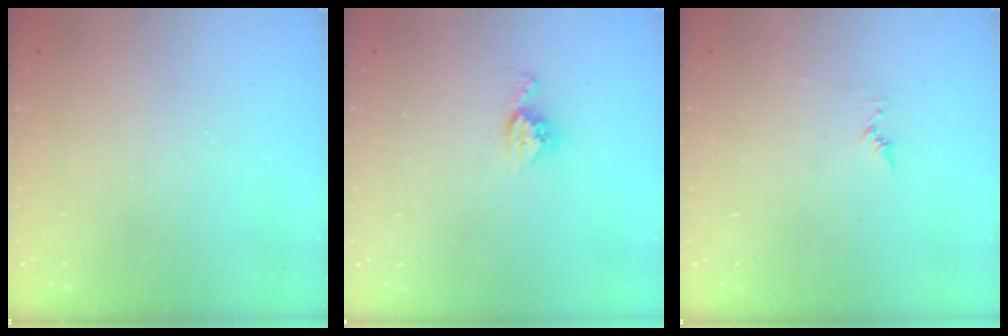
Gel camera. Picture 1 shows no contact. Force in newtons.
{"total": 7.1, "press": 7.1, "slide": 0.3}
{"total": 4.4, "press": 4.4, "slide": 0.4}